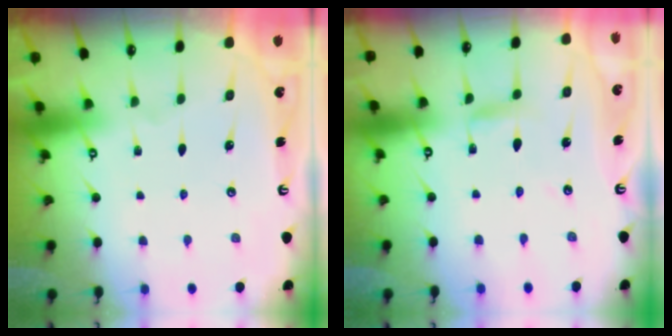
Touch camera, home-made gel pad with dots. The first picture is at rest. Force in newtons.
{"total": 2.4, "press": 2.4, "slide": 0.2}